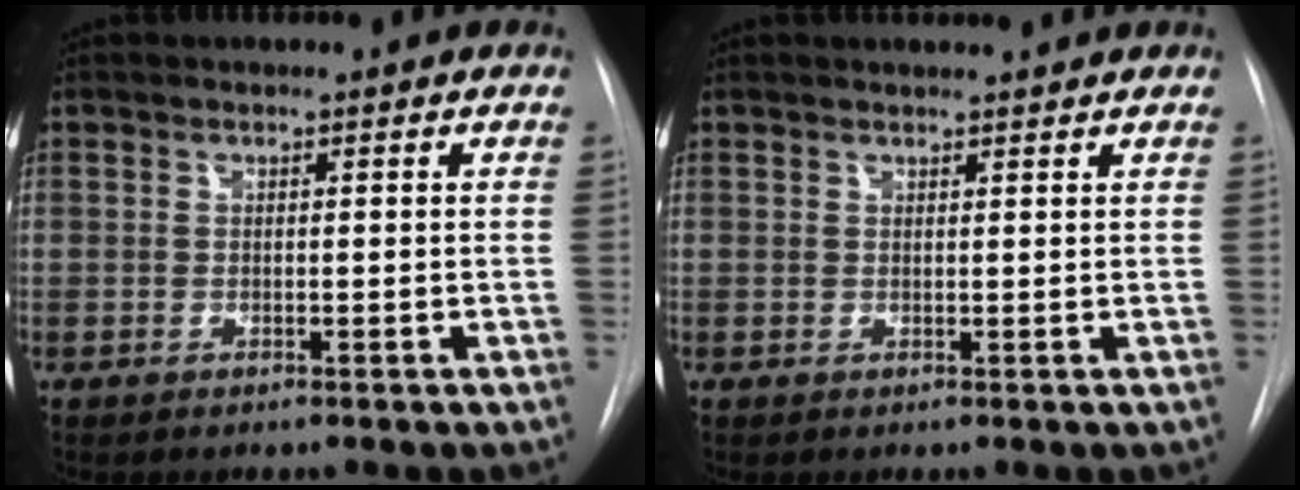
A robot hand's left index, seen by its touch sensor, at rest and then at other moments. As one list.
[{"total": 3.1, "force": [3.0, 0.1, 0.8], "torque": [-0.014, 0.012, 0.038]}]